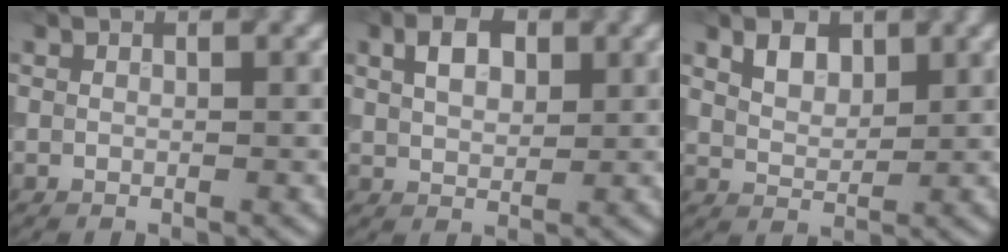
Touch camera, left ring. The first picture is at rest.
{"total": 3.2, "force": [1.2, 2.0, 2.2], "torque": [-0.042, 0.006, 0.020]}
{"total": 2.5, "force": [1.5, 1.5, 1.4], "torque": [-0.027, 0.001, 0.029]}